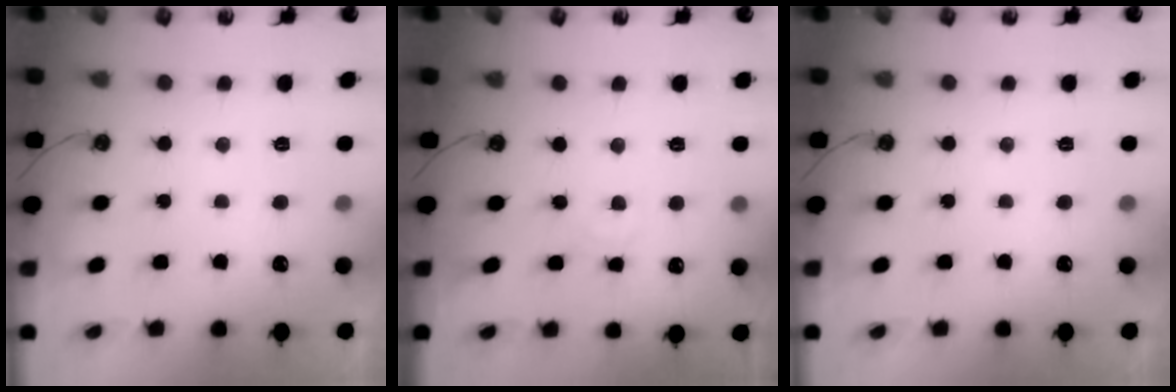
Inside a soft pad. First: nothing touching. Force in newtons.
{"total": 1.6, "press": 1.6, "slide": 0.2}
{"total": 0.0}